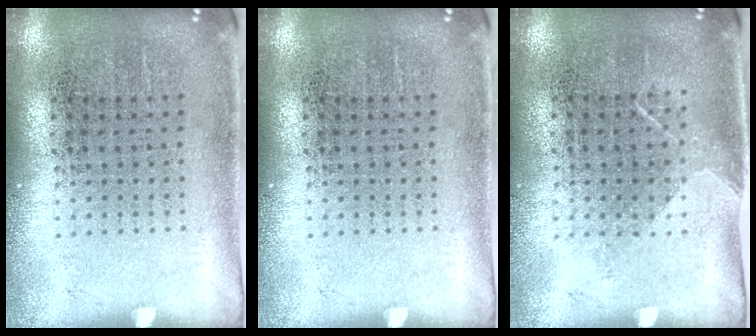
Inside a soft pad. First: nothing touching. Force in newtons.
{"total": 0.0}
{"total": 1.2, "press": 1.0, "slide": 0.8}